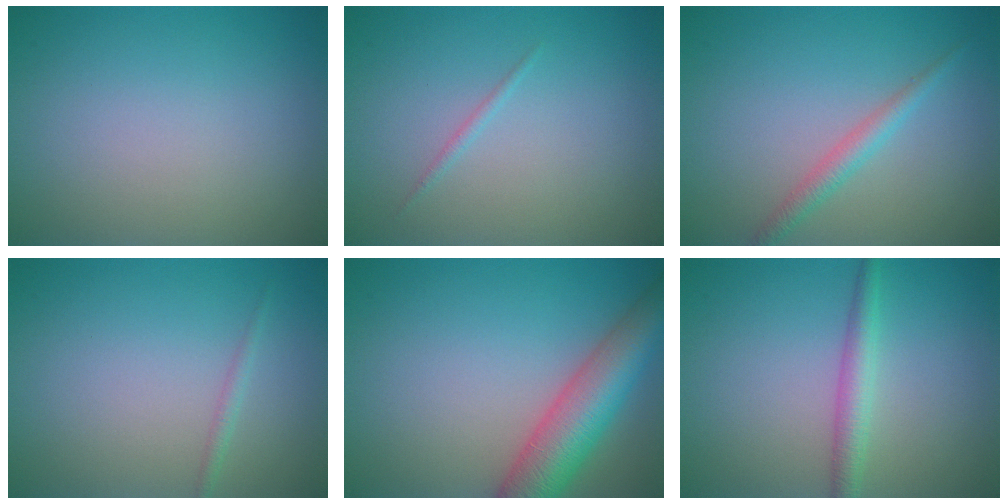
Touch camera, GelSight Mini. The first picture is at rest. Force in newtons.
{"total": 0.6, "press": 0.6, "slide": 0.0}
{"total": 1.9, "press": 1.9, "slide": 0.1}
{"total": 0.8, "press": 0.8, "slide": 0.0}
{"total": 7.4, "press": 7.4, "slide": 0.4}
{"total": 2.3, "press": 2.3, "slide": 0.1}